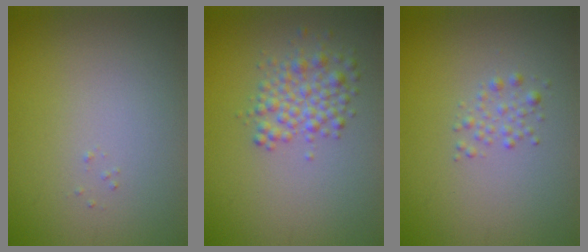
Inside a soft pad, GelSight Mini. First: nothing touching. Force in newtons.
{"total": 3.1, "press": 3.1, "slide": 0.1}
{"total": 1.2, "press": 1.2, "slide": 0.0}